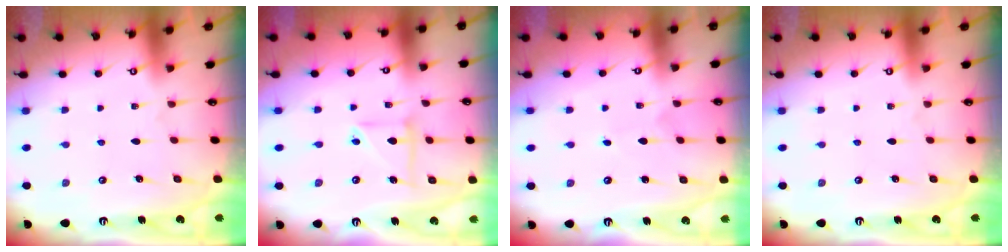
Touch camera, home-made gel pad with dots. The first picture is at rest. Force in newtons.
{"total": 5.9, "press": 5.8, "slide": 0.5}
{"total": 1.9, "press": 1.9, "slide": 0.2}
{"total": 0.0}